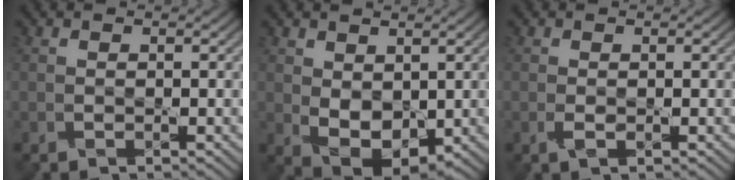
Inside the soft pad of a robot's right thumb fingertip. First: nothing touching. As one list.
[{"total": 5.6, "force": [0.8, 3.7, 4.2], "torque": [-0.088, -0.011, 0.019]}, {"total": 1.4, "force": [-0.3, 0.6, 1.2], "torque": [-0.030, -0.002, -0.006]}]